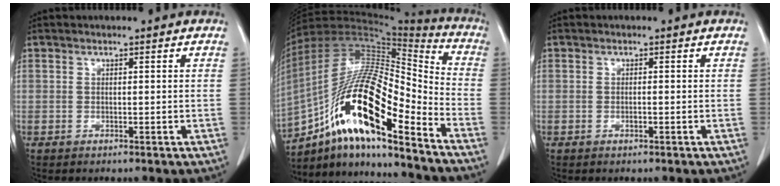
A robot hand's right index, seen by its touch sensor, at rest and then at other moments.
{"total": 22.1, "force": [-12.7, 4.2, 17.7], "torque": [-0.342, -0.002, -0.224]}
{"total": 0.7, "force": [-0.3, 0.1, 0.6], "torque": [-0.014, 0.001, -0.002]}